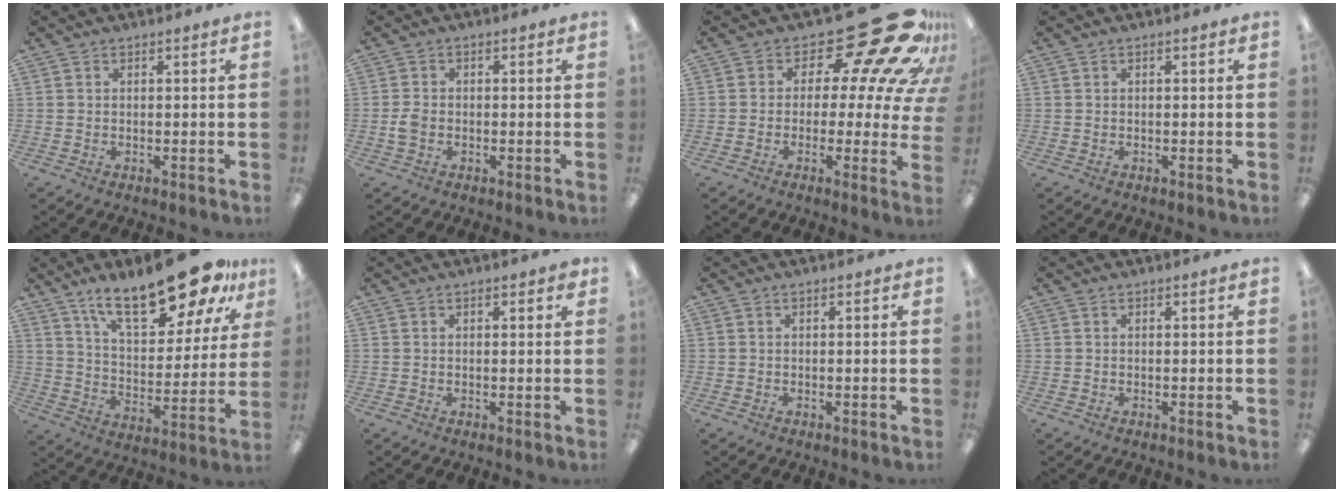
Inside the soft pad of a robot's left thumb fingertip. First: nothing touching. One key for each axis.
{"total": 2.8, "fx": -0.8, "fy": 1.9, "fz": 1.9, "tx": -0.033, "ty": 0.005, "tz": -0.013}
{"total": 20.7, "fx": 12.7, "fy": 7.5, "fz": 14.6, "tx": -0.185, "ty": -0.103, "tz": 0.210}
{"total": 0.0}
{"total": 22.8, "fx": 16.5, "fy": 7.9, "fz": 13.5, "tx": -0.210, "ty": -0.096, "tz": 0.275}
{"total": 1.4, "fx": 0.8, "fy": 0.5, "fz": 1.1, "tx": -0.007, "ty": -0.004, "tz": 0.010}
{"total": 0.0}
{"total": 0.0}